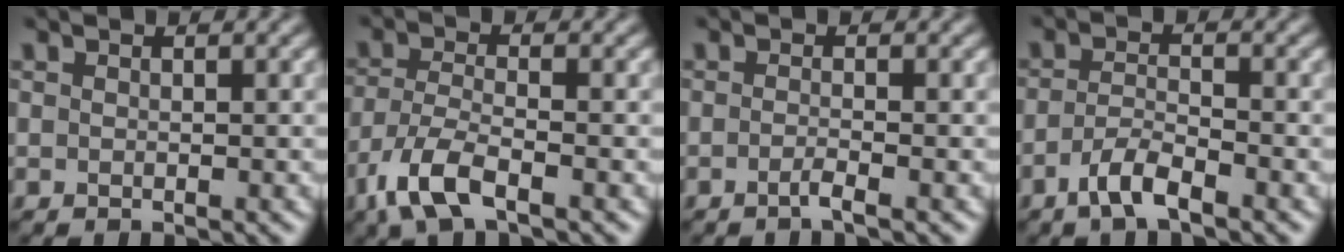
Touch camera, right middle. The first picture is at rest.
{"total": 5.2, "force": [-3.1, 1.8, 3.7], "torque": [-0.089, -0.011, -0.070]}
{"total": 1.4, "force": [-0.7, 0.2, 1.1], "torque": [-0.017, 0.000, -0.020]}
{"total": 3.1, "force": [-1.9, 0.8, 2.2], "torque": [-0.048, 0.003, -0.044]}